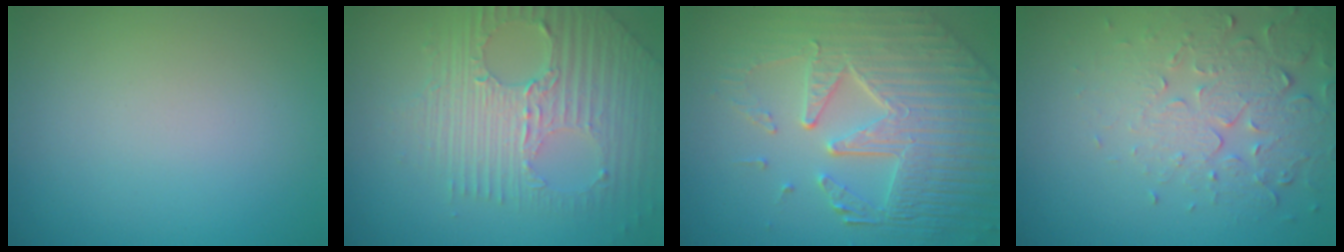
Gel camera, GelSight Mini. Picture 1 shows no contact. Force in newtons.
{"total": 7.1, "press": 4.6, "slide": 5.4}
{"total": 8.8, "press": 6.0, "slide": 6.4}
{"total": 5.3, "press": 3.9, "slide": 3.6}